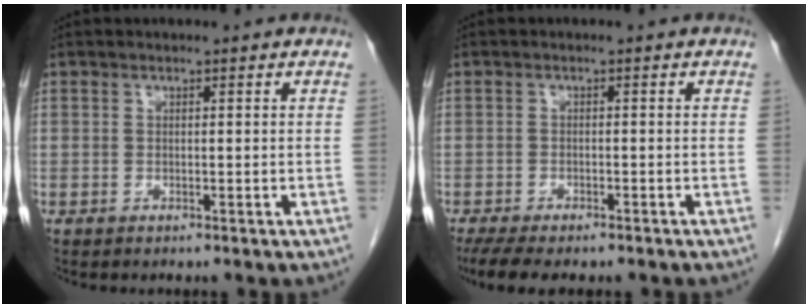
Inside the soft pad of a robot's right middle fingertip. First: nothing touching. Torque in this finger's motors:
{"motor_torque": [0.46, -0.28, 0.09, 0.04]}